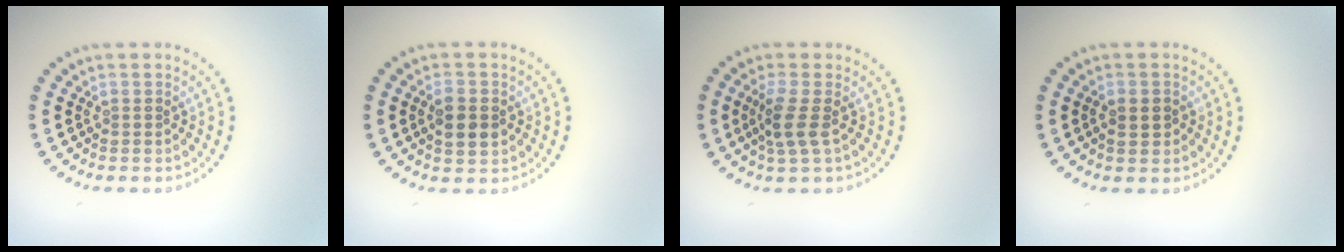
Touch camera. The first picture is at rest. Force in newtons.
{"total": 2.7, "press": 2.7, "slide": 0.3}
{"total": 2.6, "press": 2.0, "slide": 1.6}
{"total": 1.5, "press": 1.5, "slide": 0.2}